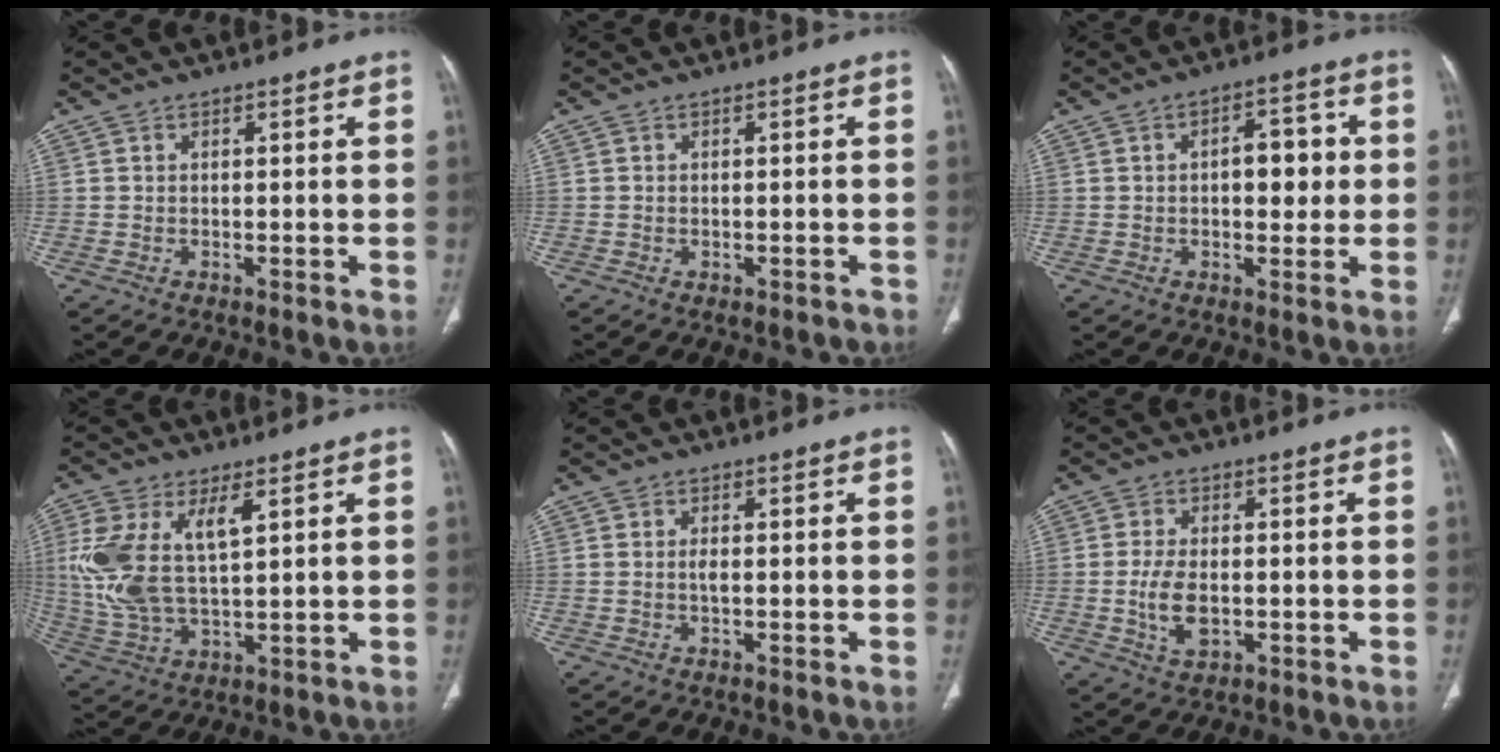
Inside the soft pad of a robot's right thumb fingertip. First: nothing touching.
{"total": 1.1, "force": [-0.7, 0.8, 0.4], "torque": [-0.007, 0.009, -0.005]}
{"total": 7.0, "force": [0.6, 3.8, 5.9], "torque": [-0.061, 0.012, 0.005]}
{"total": 13.8, "force": [4.1, 6.4, 11.6], "torque": [-0.261, -0.007, 0.093]}
{"total": 1.1, "force": [0.0, 0.4, 1.0], "torque": [-0.023, -0.001, 0.001]}
{"total": 6.2, "force": [-0.9, 3.5, 5.0], "torque": [-0.099, -0.004, -0.011]}